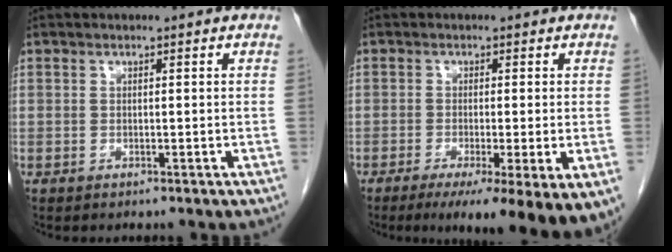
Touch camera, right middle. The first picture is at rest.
{"total": 13.9, "force": [-9.8, 0.8, 9.8], "torque": [-0.093, -0.031, -0.132]}